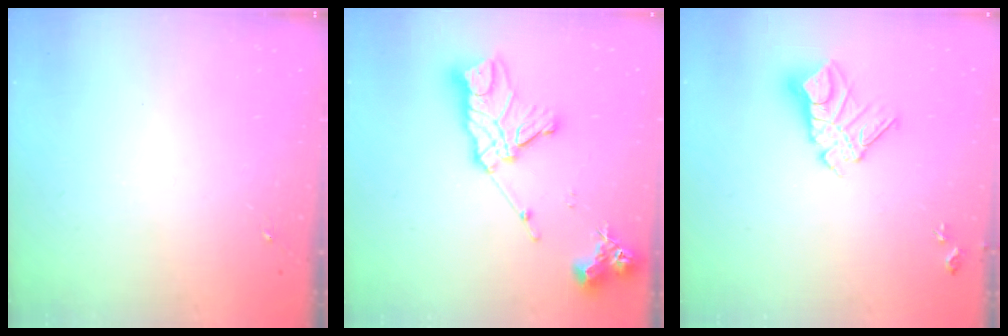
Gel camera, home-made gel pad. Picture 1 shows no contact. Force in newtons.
{"total": 17.7, "press": 17.6, "slide": 1.3}
{"total": 14.1, "press": 14.1, "slide": 1.4}